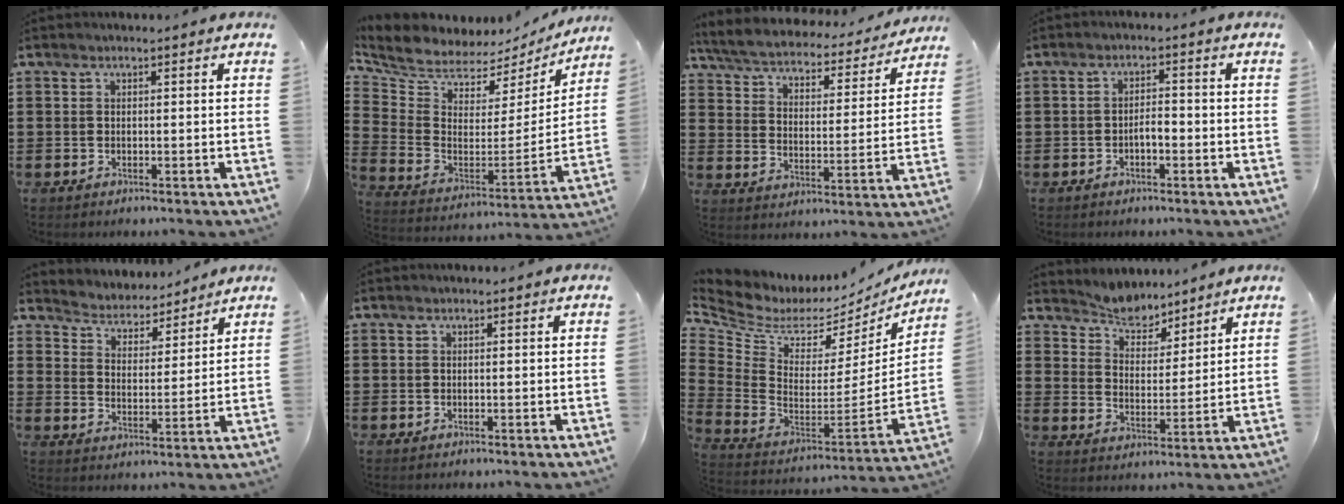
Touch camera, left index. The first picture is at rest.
{"total": 5.8, "force": [5.3, 2.4, 0.2], "torque": [-0.047, -0.050, 0.092]}
{"total": 4.3, "force": [4.0, 0.7, 1.4], "torque": [-0.050, -0.029, 0.062]}
{"total": 2.4, "force": [-1.2, 0.8, 1.9], "torque": [-0.038, 0.006, -0.025]}
{"total": 4.0, "force": [3.9, 0.6, -0.6], "torque": [-0.015, -0.032, 0.062]}
{"total": 0.0}
{"total": 4.8, "force": [3.3, 3.1, 1.6], "torque": [-0.063, -0.041, 0.052]}
{"total": 5.0, "force": [4.9, 1.1, 0.0], "torque": [-0.027, -0.026, 0.085]}